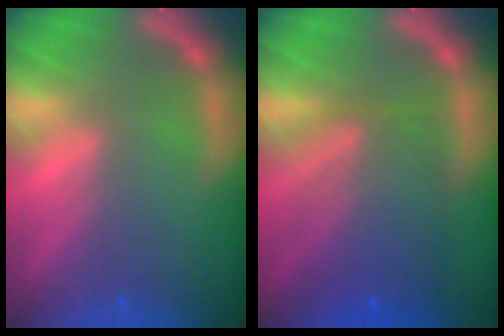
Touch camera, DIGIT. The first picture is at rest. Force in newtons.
{"total": 7.6}